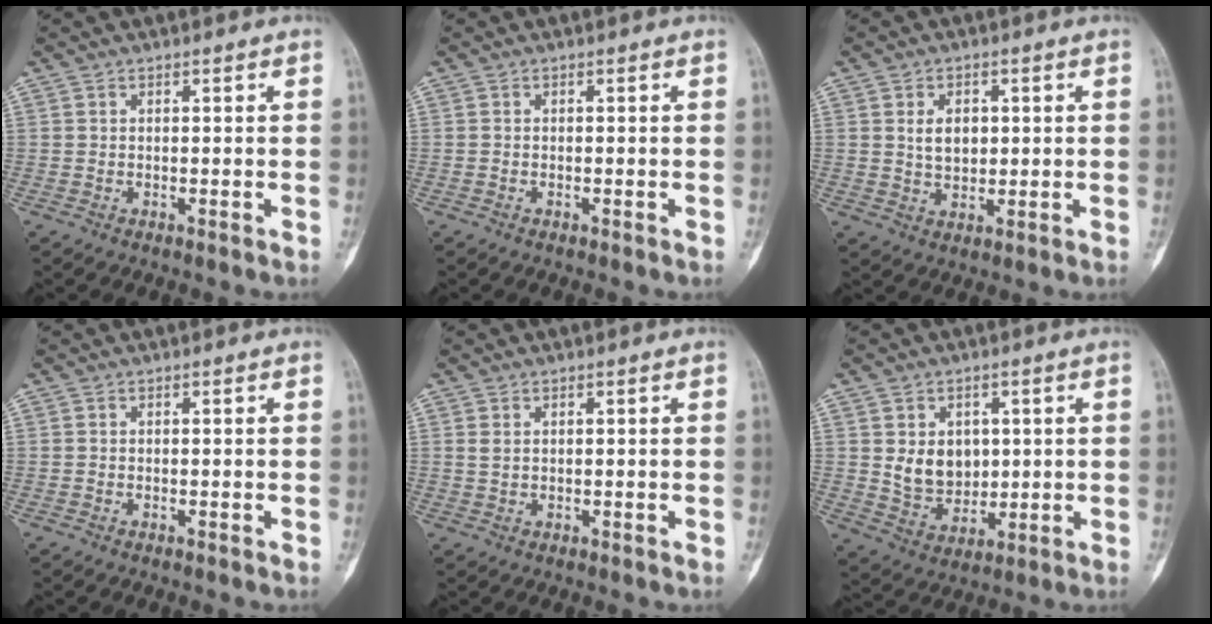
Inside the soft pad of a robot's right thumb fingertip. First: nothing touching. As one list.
[{"total": 0.0}, {"total": 5.0, "force": [1.1, 3.5, 3.4], "torque": [-0.040, -0.006, 0.023]}, {"total": 0.0}, {"total": 1.1, "force": [0.5, 0.7, 0.8], "torque": [-0.016, 0.004, 0.014]}, {"total": 8.3, "force": [1.3, 6.5, 4.9], "torque": [-0.046, -0.013, 0.037]}]